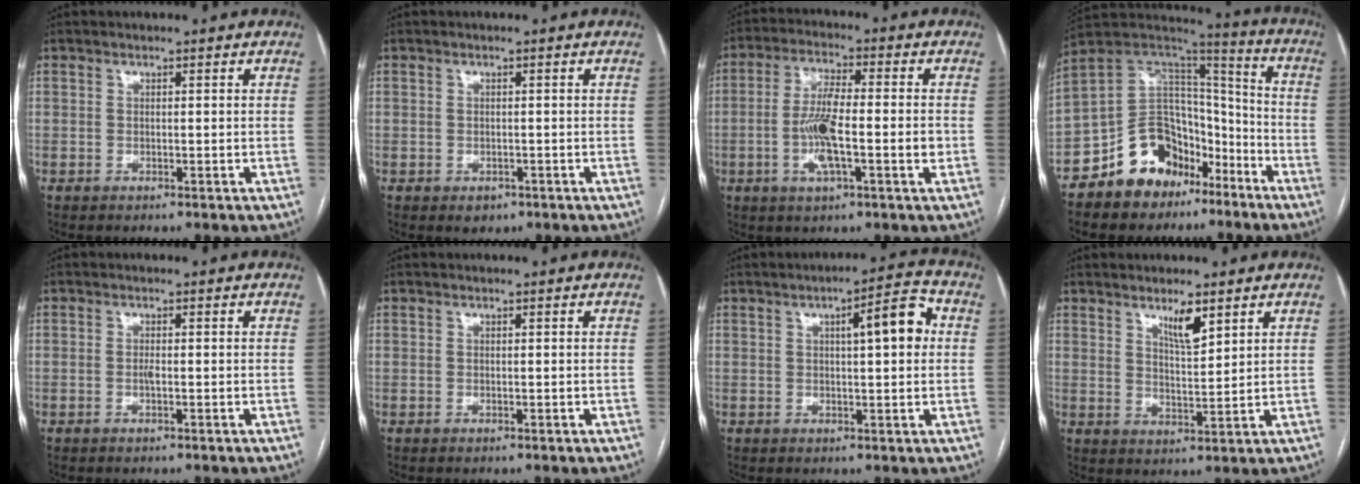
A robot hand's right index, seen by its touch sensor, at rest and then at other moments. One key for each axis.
{"total": 1.9, "fx": -0.9, "fy": 1.5, "fz": 0.6, "tx": -0.005, "ty": 0.001, "tz": -0.004}
{"total": 9.5, "fx": -1.9, "fy": 1.8, "fz": 9.1, "tx": -0.175, "ty": 0.010, "tz": -0.035}
{"total": 16.6, "fx": -10.2, "fy": 11.3, "fz": 6.8, "tx": -0.114, "ty": 0.080, "tz": -0.170}
{"total": 0.9, "fx": -0.2, "fy": 0.1, "fz": 0.8, "tx": -0.017, "ty": 0.002, "tz": -0.004}
{"total": 0.0}
{"total": 7.5, "fx": 1.6, "fy": 1.4, "fz": 7.2, "tx": -0.102, "ty": 0.021, "tz": 0.019}
{"total": 4.7, "fx": 3.1, "fy": 0.8, "fz": 3.4, "tx": -0.063, "ty": -0.007, "tz": 0.057}